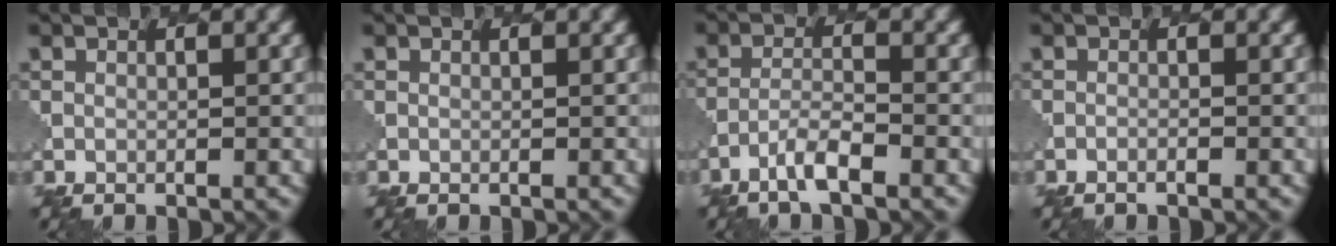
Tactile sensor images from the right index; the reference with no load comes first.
{"total": 0.0}
{"total": 3.2, "force": [-2.3, 0.6, 2.2], "torque": [-0.047, 0.000, -0.052]}
{"total": 0.6, "force": [-0.5, 0.2, 0.3], "torque": [-0.001, 0.000, -0.014]}